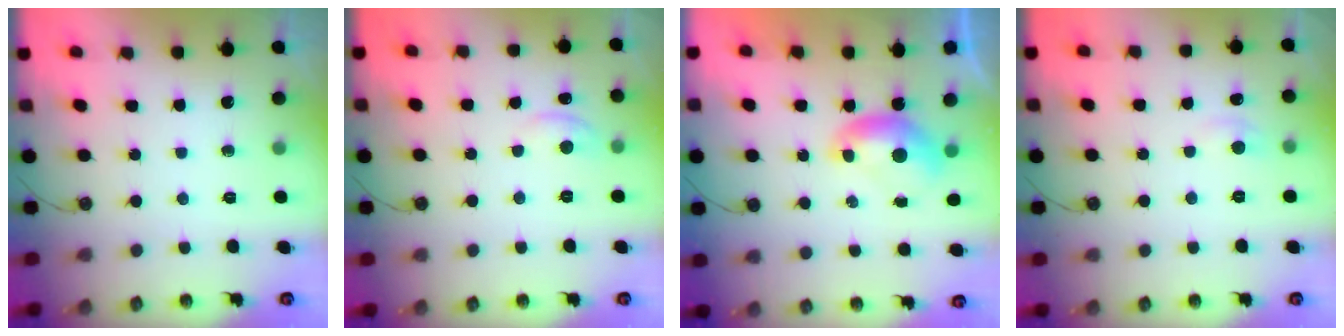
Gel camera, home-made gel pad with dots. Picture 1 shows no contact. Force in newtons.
{"total": 0.6, "press": 0.0, "slide": 0.6}
{"total": 0.0}
{"total": 1.3, "press": 1.1, "slide": 0.6}